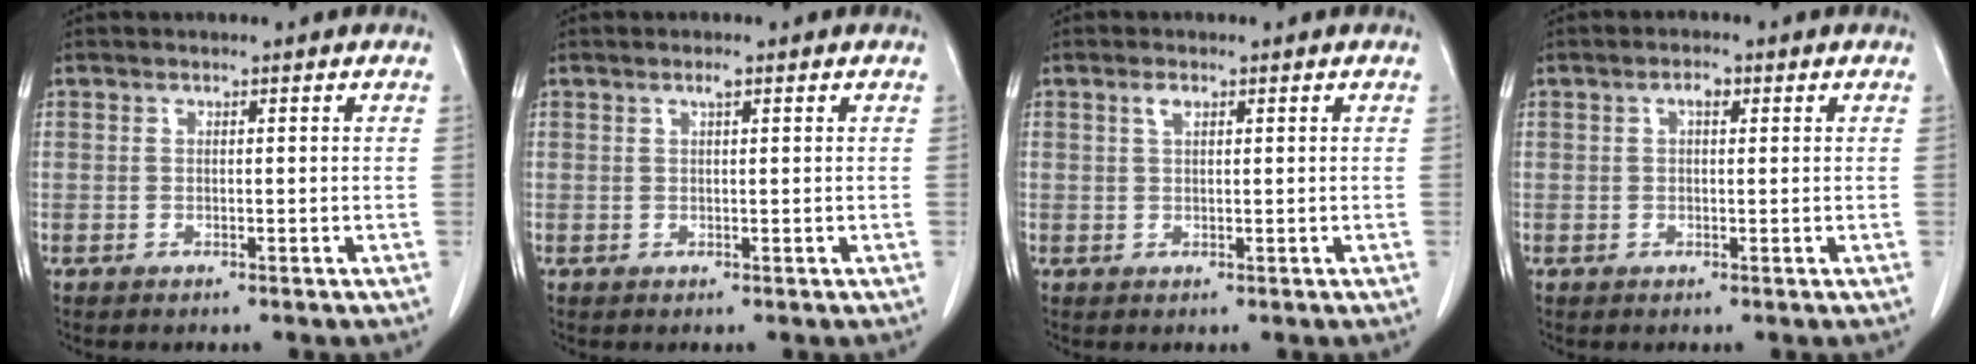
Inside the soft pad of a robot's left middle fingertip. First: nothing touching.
{"total": 0.9, "force": [0.6, 0.0, 0.7], "torque": [-0.014, -0.002, 0.010]}
{"total": 1.4, "force": [0.8, 0.5, 1.0], "torque": [-0.020, 0.002, 0.014]}
{"total": 1.7, "force": [0.7, 0.7, 1.4], "torque": [-0.024, 0.004, 0.010]}